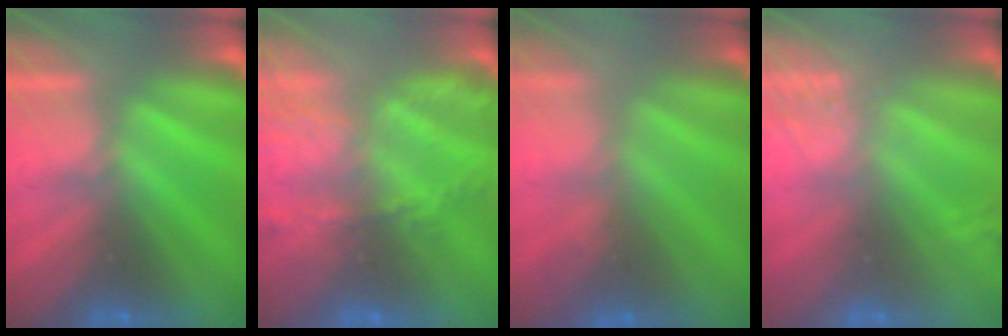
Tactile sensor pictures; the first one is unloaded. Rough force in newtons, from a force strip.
{"total": 8.7}
{"total": 2.8}
{"total": 2.4}